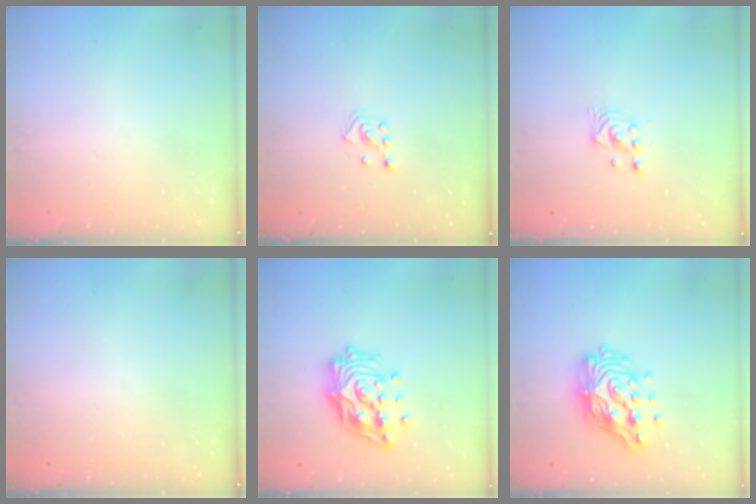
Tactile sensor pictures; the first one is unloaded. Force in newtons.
{"total": 2.8, "press": 2.7, "slide": 0.5}
{"total": 2.4, "press": 2.3, "slide": 0.2}
{"total": 0.0}
{"total": 17.0, "press": 16.9, "slide": 2.0}
{"total": 15.2, "press": 15.1, "slide": 2.0}